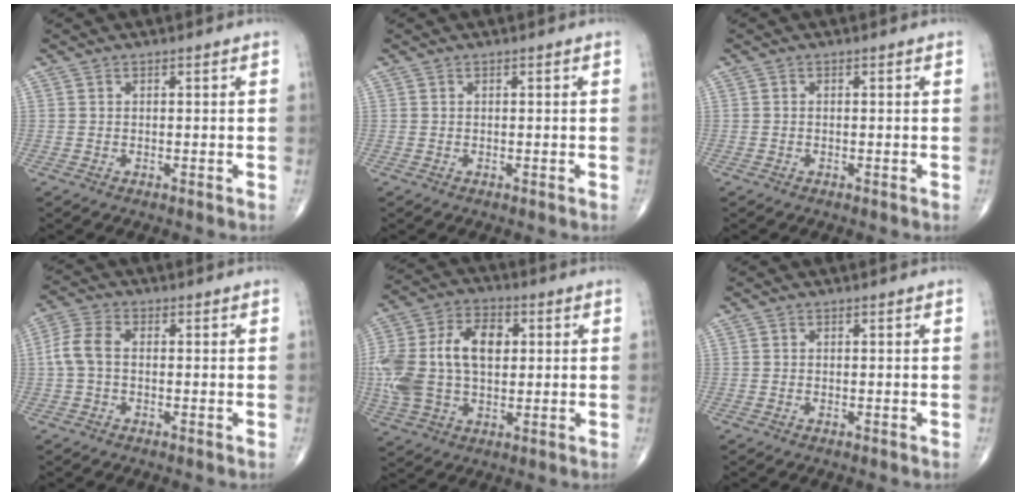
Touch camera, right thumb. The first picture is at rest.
{"total": 0.0}
{"total": 0.0}
{"total": 5.3, "force": [-0.3, 3.3, 4.2], "torque": [-0.096, 0.016, -0.012]}
{"total": 19.6, "force": [1.6, 12.4, 15.1], "torque": [-0.329, 0.020, 0.029]}
{"total": 0.0}